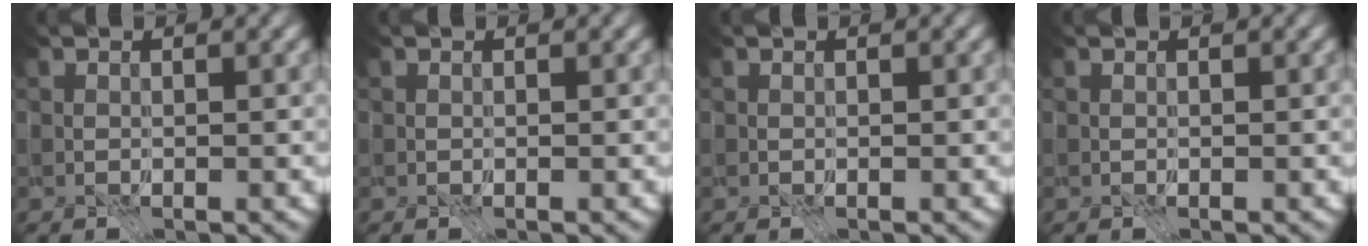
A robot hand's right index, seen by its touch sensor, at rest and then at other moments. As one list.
[{"total": 0.0}, {"total": 0.0}, {"total": 0.0}]